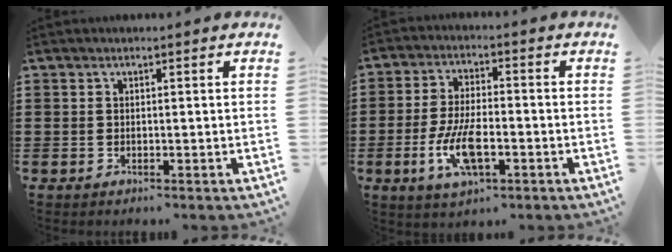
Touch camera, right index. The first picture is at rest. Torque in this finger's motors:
{"motor_torque": [2.14, 0.00, 1.05, 0.21]}